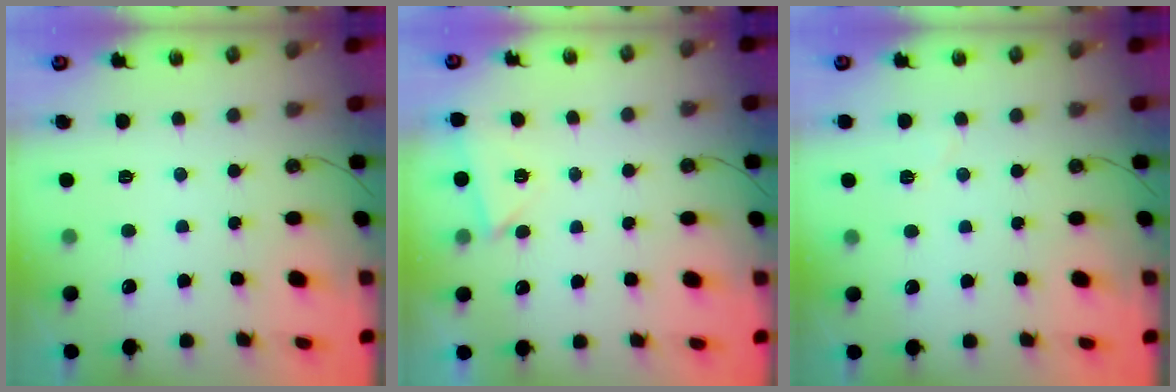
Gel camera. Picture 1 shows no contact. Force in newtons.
{"total": 2.9, "press": 2.8, "slide": 0.6}
{"total": 4.1, "press": 3.1, "slide": 2.7}